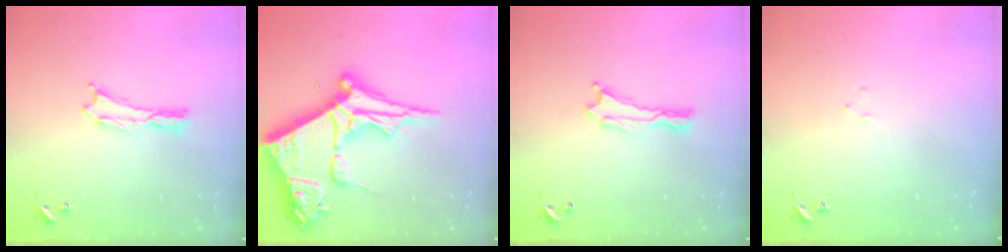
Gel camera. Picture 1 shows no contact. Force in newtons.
{"total": 16.1, "press": 16.1, "slide": 1.6}
{"total": 0.0}
{"total": 1.6, "press": 1.6, "slide": 0.1}